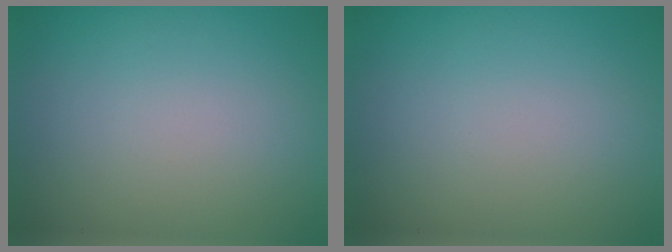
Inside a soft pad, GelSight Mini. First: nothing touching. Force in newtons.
{"total": 0.0}